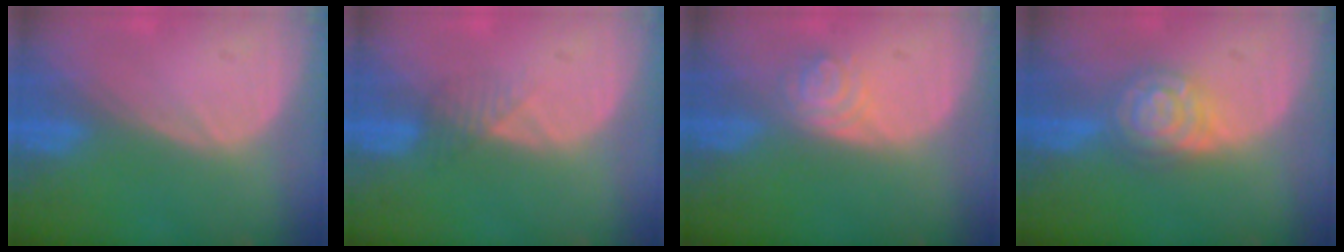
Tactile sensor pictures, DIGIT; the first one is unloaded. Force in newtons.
{"total": 2.3, "press": 2.1, "slide": 1.0}
{"total": 4.0, "press": 3.6, "slide": 1.7}
{"total": 6.3, "press": 6.3, "slide": 0.5}